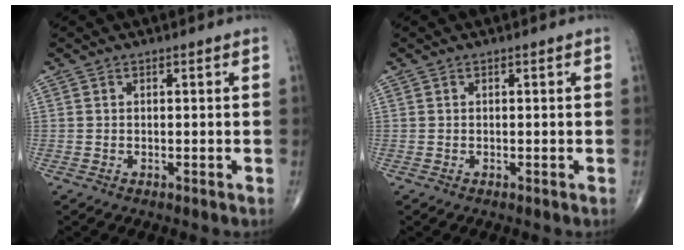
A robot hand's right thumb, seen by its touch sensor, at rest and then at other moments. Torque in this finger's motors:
{"motor_torque": [0.14, 0.05, 0.00, 0.16, 0.02]}